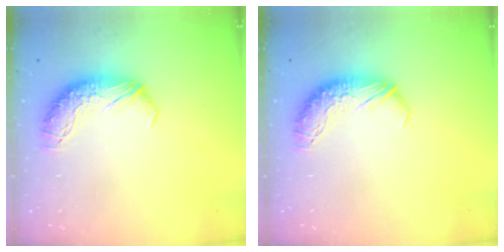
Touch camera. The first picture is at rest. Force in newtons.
{"total": 0.0}